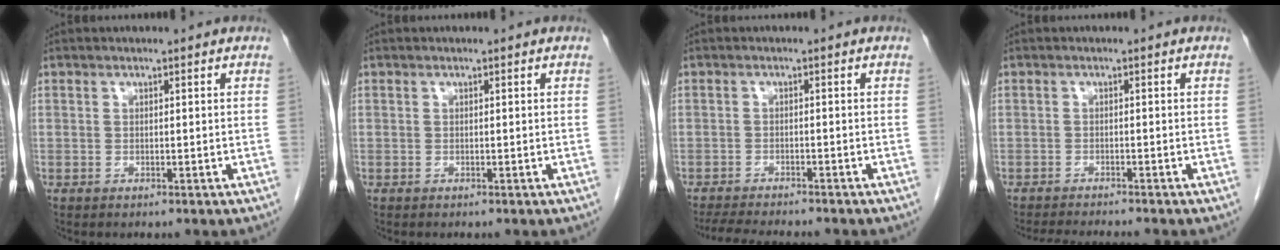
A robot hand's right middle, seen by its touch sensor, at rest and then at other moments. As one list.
[{"total": 0.0}, {"total": 8.4, "force": [-7.6, 0.9, 3.5], "torque": [-0.052, -0.015, -0.115]}, {"total": 5.5, "force": [-5.1, -0.4, 1.8], "torque": [-0.023, -0.016, -0.081]}]